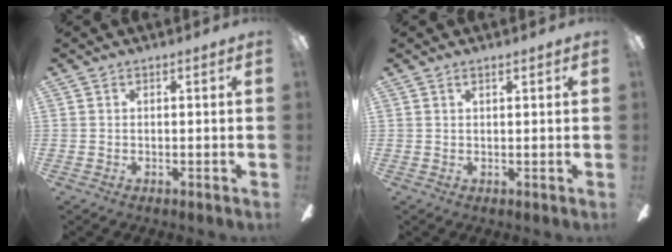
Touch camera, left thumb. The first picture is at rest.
{"total": 1.4, "force": [0.9, 0.3, 1.0], "torque": [-0.021, 0.001, 0.016]}